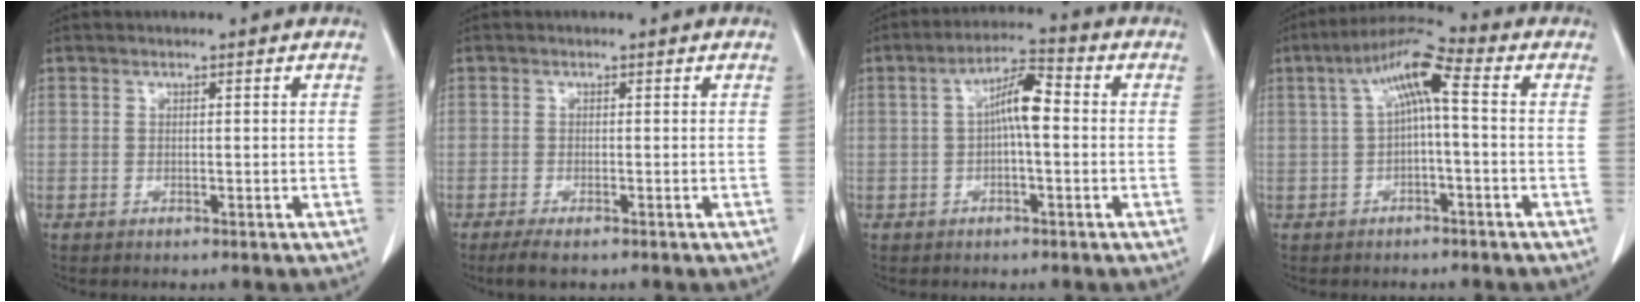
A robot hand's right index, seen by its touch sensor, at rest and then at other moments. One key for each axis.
{"total": 2.5, "fx": -1.7, "fy": 0.7, "fz": 1.7, "tx": -0.032, "ty": -0.006, "tz": -0.027}
{"total": 6.3, "fx": 0.2, "fy": 1.5, "fz": 6.1, "tx": -0.111, "ty": 0.021, "tz": 0.000}
{"total": 8.1, "fx": 1.1, "fy": 1.3, "fz": 7.9, "tx": -0.147, "ty": 0.035, "tz": 0.016}